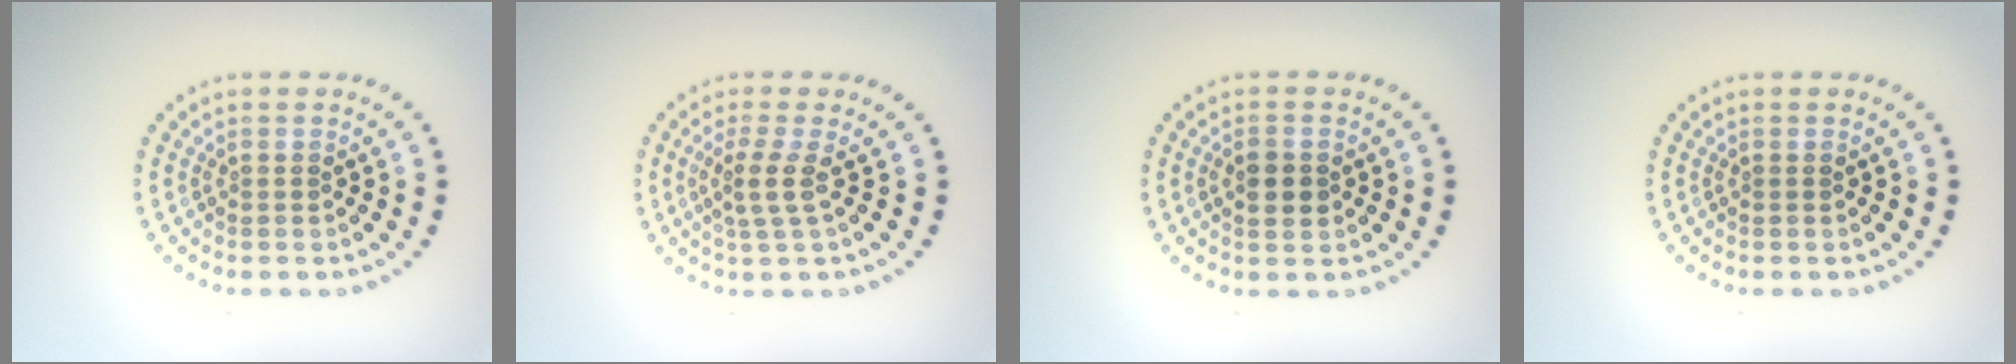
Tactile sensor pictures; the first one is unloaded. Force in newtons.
{"total": 2.1, "press": 1.6, "slide": 1.3}
{"total": 2.3, "press": 2.2, "slide": 0.1}
{"total": 0.0}